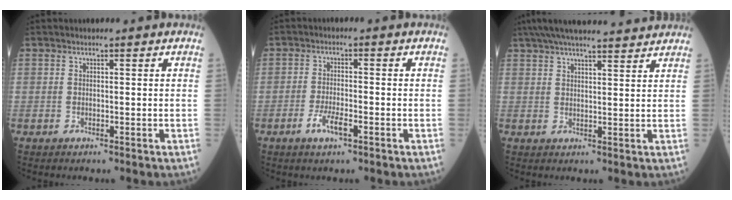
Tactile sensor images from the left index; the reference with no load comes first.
{"total": 3.7, "force": [-2.1, 0.9, 2.9], "torque": [-0.060, -0.004, -0.043]}
{"total": 16.7, "force": [14.8, 1.9, 7.4], "torque": [-0.126, 0.042, 0.212]}